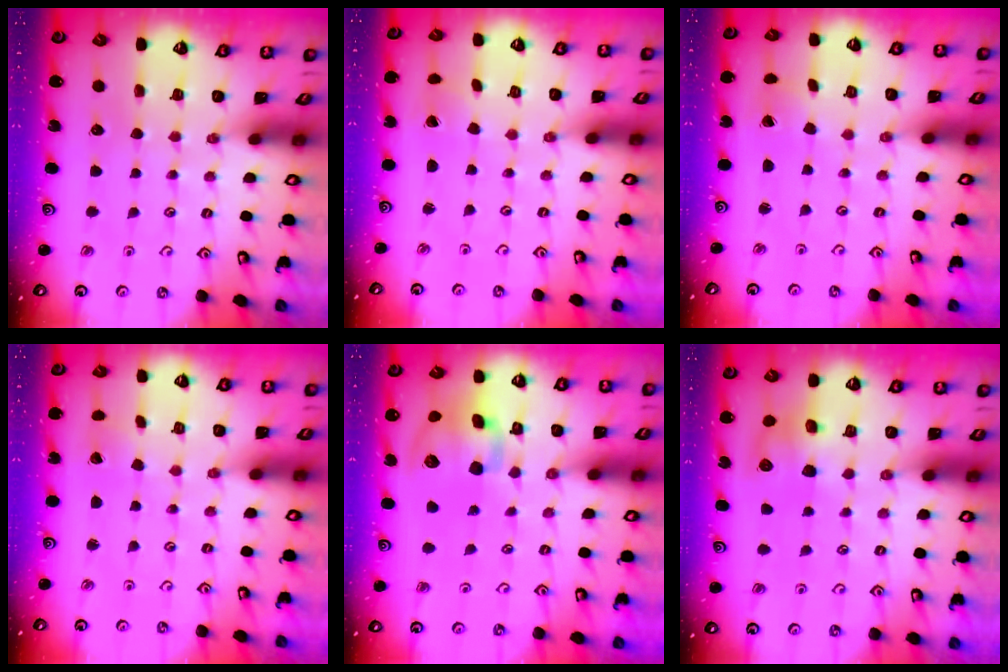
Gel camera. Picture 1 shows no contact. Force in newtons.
{"total": 0.0}
{"total": 0.0}
{"total": 1.0, "press": 1.0, "slide": 0.1}
{"total": 13.9, "press": 13.8, "slide": 2.3}
{"total": 8.1, "press": 8.0, "slide": 0.2}